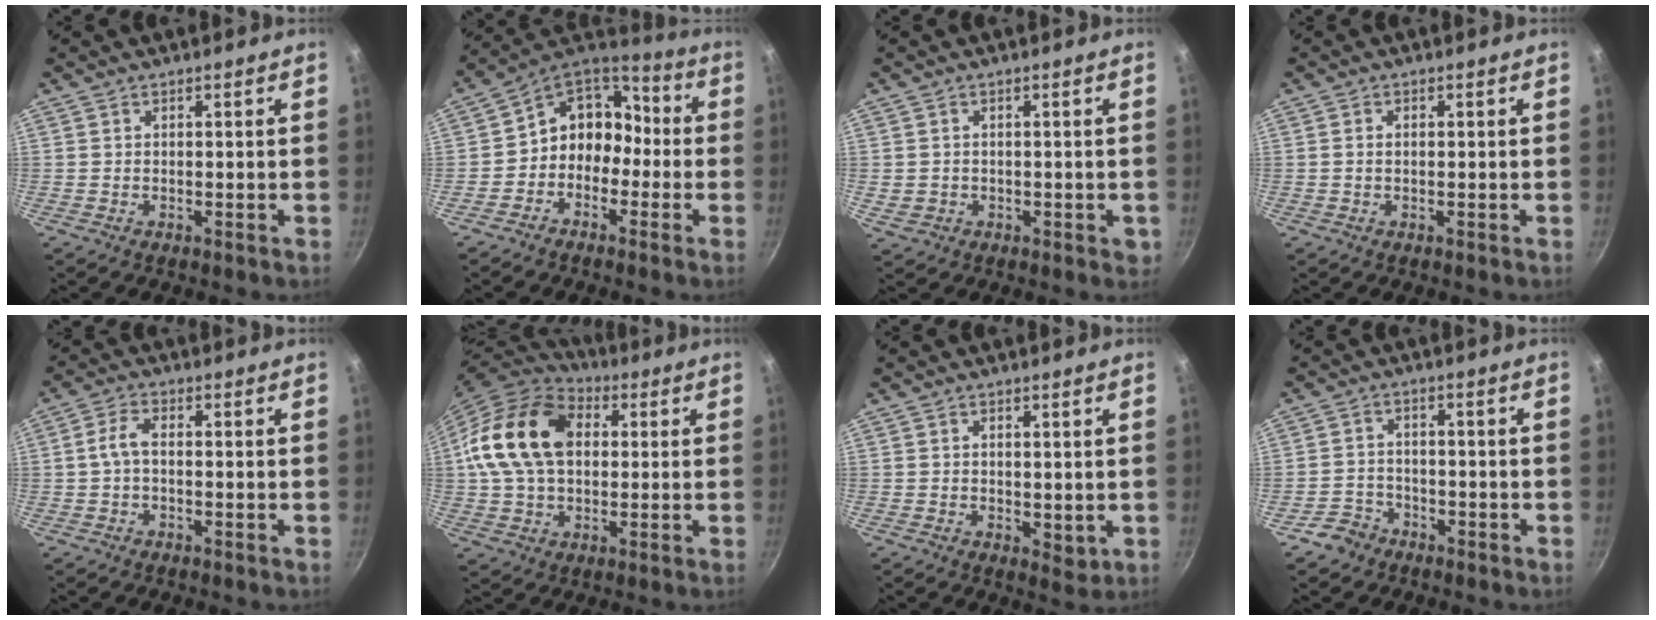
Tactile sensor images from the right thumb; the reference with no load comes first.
{"total": 11.1, "force": [-2.7, 9.3, 5.4], "torque": [-0.040, 0.064, -0.067]}
{"total": 3.9, "force": [-0.2, 3.3, 2.1], "torque": [-0.027, -0.005, 0.001]}
{"total": 1.2, "force": [0.0, 0.8, 0.8], "torque": [-0.015, 0.003, -0.001]}
{"total": 3.7, "force": [-0.4, 2.1, 3.1], "torque": [-0.064, 0.019, -0.013]}
{"total": 18.7, "force": [3.0, 13.2, 12.8], "torque": [-0.221, 0.021, 0.040]}
{"total": 3.0, "force": [0.5, 2.0, 2.2], "torque": [-0.028, -0.007, 0.009]}
{"total": 4.5, "force": [-3.1, 3.2, 0.8], "torque": [-0.004, 0.037, -0.054]}